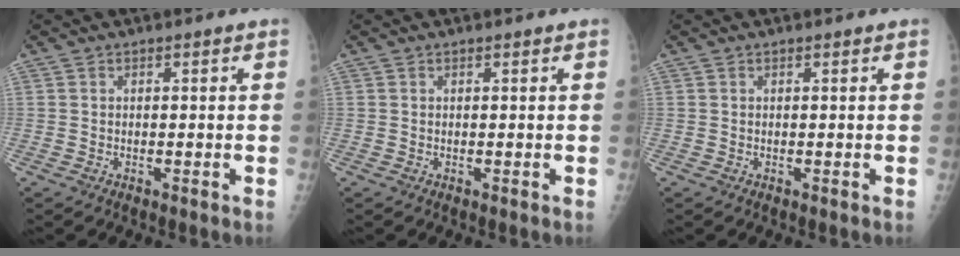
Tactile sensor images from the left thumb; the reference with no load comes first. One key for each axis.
{"total": 0.0}
{"total": 0.0}